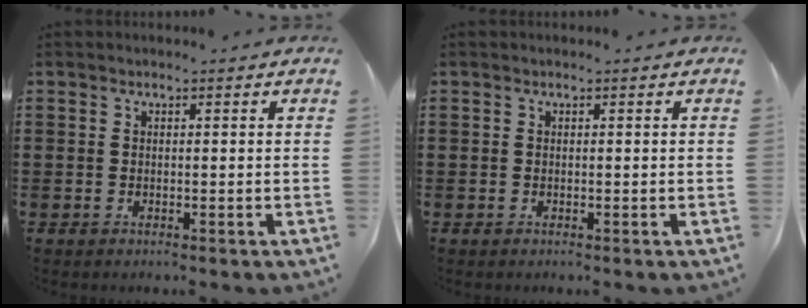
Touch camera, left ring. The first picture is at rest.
{"total": 0.0}